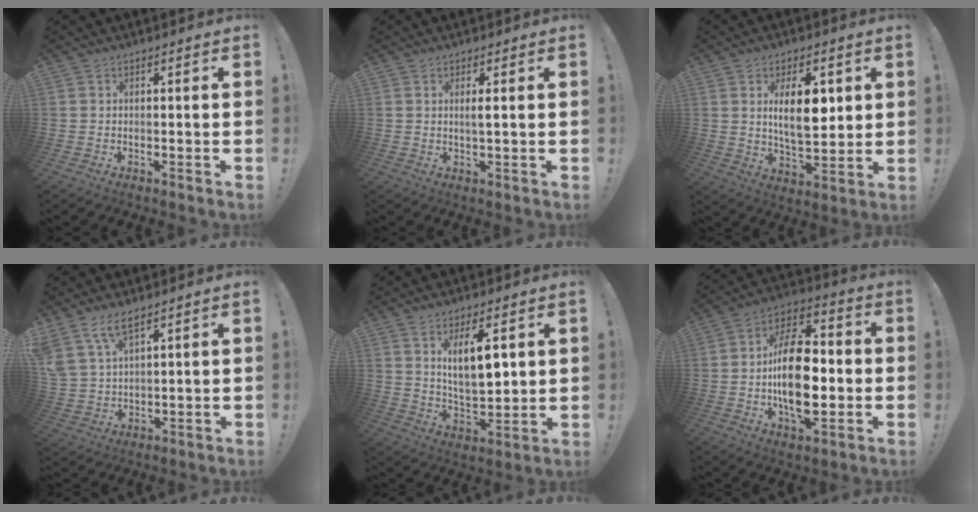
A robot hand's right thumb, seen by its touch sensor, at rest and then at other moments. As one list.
[{"total": 2.4, "force": [0.8, 0.2, 2.2], "torque": [-0.029, -0.008, 0.009]}, {"total": 12.2, "force": [2.9, 5.7, 10.3], "torque": [-0.166, -0.009, 0.042]}, {"total": 7.4, "force": [5.4, 2.4, 4.4], "torque": [-0.092, -0.022, 0.107]}, {"total": 11.0, "force": [5.0, 3.6, 9.2], "torque": [-0.147, -0.025, 0.082]}, {"total": 19.5, "force": [-2.3, 10.5, 16.3], "torque": [-0.288, 0.009, -0.041]}]